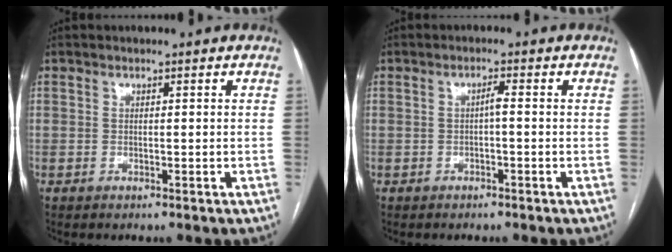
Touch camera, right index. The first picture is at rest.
{"total": 1.4, "force": [-0.2, 0.1, 1.4], "torque": [-0.022, 0.003, -0.002]}